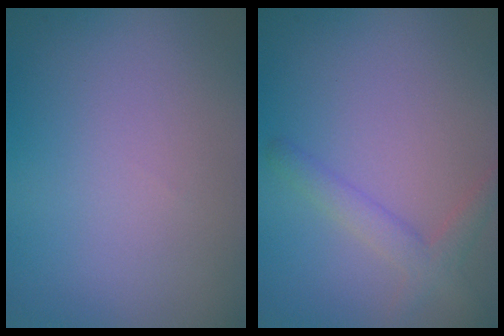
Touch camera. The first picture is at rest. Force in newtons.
{"total": 2.4, "press": 2.4, "slide": 0.2}